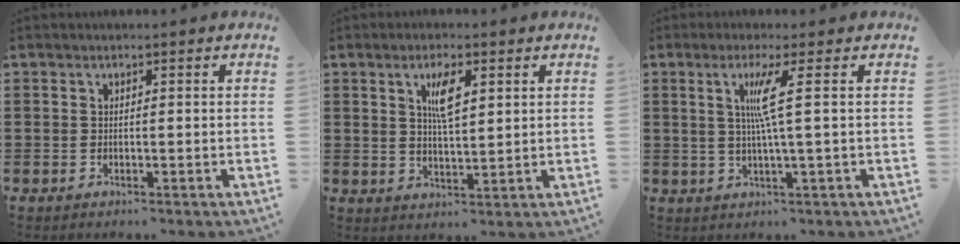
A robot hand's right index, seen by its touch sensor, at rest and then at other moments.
{"total": 4.8, "force": [1.9, 1.5, 4.1], "torque": [-0.080, 0.006, 0.029]}
{"total": 5.4, "force": [1.1, -0.9, 5.2], "torque": [-0.104, -0.006, 0.011]}